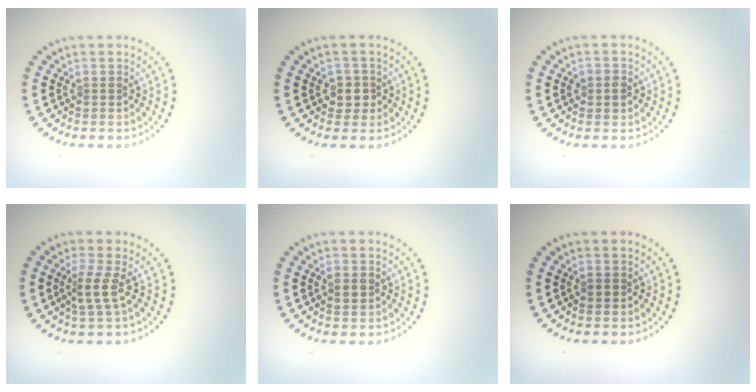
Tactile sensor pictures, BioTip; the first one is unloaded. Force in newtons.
{"total": 1.7, "press": 1.5, "slide": 0.8}
{"total": 1.4, "press": 1.4, "slide": 0.3}
{"total": 2.2, "press": 1.5, "slide": 1.5}
{"total": 1.0, "press": 1.0, "slide": 0.0}
{"total": 0.8, "press": 0.8, "slide": 0.1}